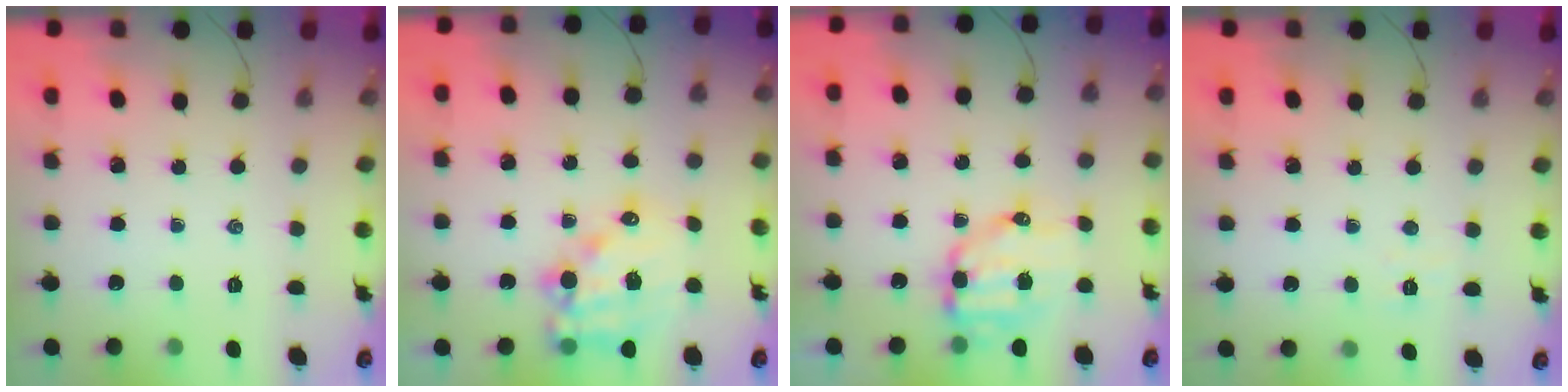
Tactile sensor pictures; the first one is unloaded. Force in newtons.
{"total": 13.2, "press": 12.9, "slide": 3.1}
{"total": 9.9, "press": 9.8, "slide": 1.8}
{"total": 3.6, "press": 3.5, "slide": 1.0}